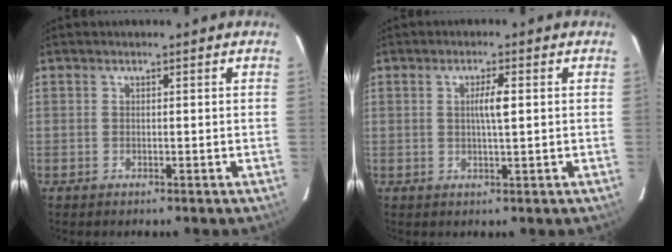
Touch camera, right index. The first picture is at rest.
{"total": 3.0, "force": [0.4, 0.1, 3.0], "torque": [-0.054, 0.000, 0.007]}